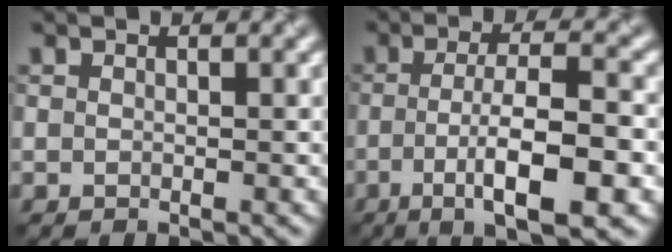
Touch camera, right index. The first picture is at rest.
{"total": 7.4, "force": [-2.2, 1.4, 6.9], "torque": [-0.114, 0.004, -0.039]}